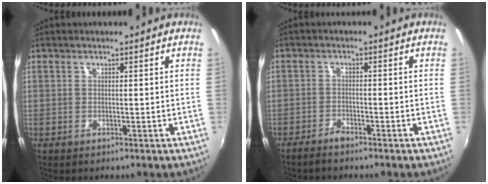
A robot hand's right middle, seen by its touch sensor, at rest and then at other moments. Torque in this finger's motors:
{"motor_torque": [-0.18, -0.18, -0.08, 0.00]}